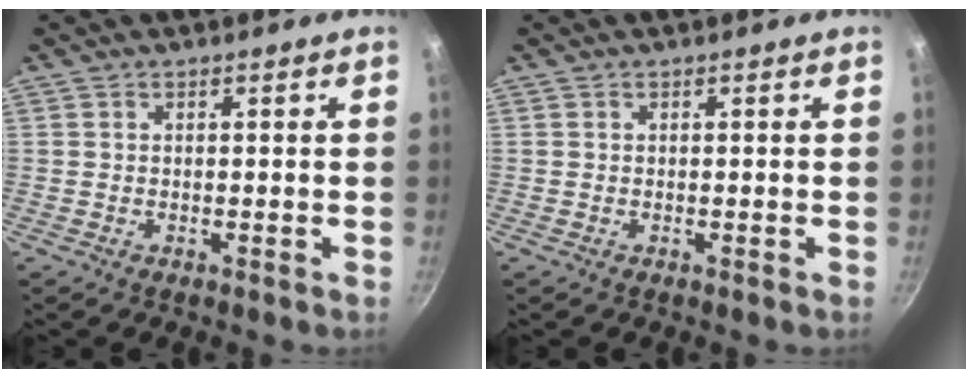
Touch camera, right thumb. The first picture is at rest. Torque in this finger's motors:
{"motor_torque": [-0.07, 0.07, -0.04, 0.04, 0.02]}